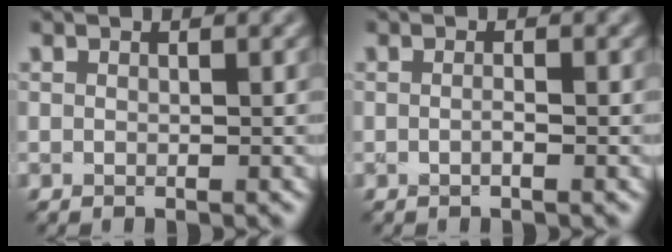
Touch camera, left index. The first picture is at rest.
{"total": 0.8, "force": [-0.2, 0.1, 0.7], "torque": [-0.013, -0.002, -0.004]}